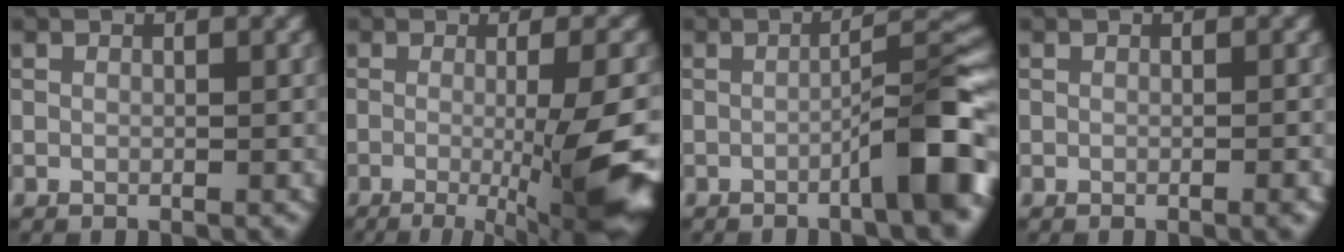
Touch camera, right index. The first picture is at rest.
{"total": 10.8, "force": [-3.0, 2.1, 10.2], "torque": [-0.128, -0.005, -0.041]}
{"total": 6.5, "force": [-2.7, 0.8, 5.8], "torque": [-0.076, 0.023, -0.050]}
{"total": 1.0, "force": [-0.4, 0.2, 0.9], "torque": [-0.009, 0.000, -0.006]}